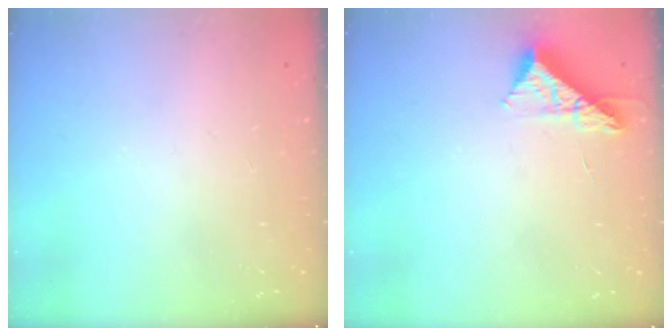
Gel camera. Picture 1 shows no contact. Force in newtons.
{"total": 8.9, "press": 8.9, "slide": 0.3}